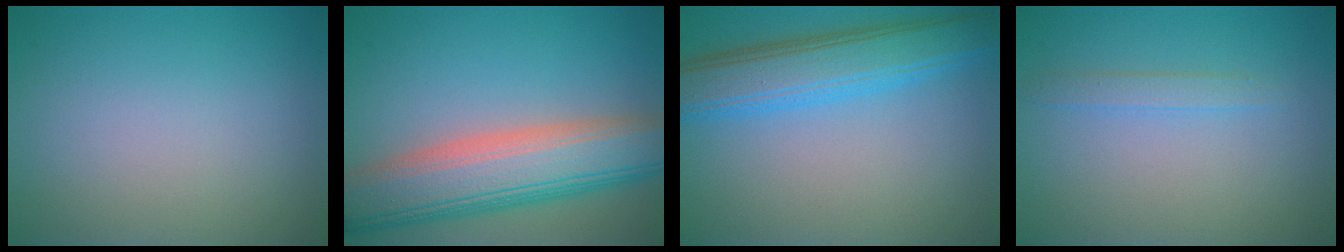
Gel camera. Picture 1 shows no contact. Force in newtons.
{"total": 9.8, "press": 9.8, "slide": 0.5}
{"total": 7.7, "press": 7.7, "slide": 0.3}
{"total": 1.3, "press": 1.3, "slide": 0.0}